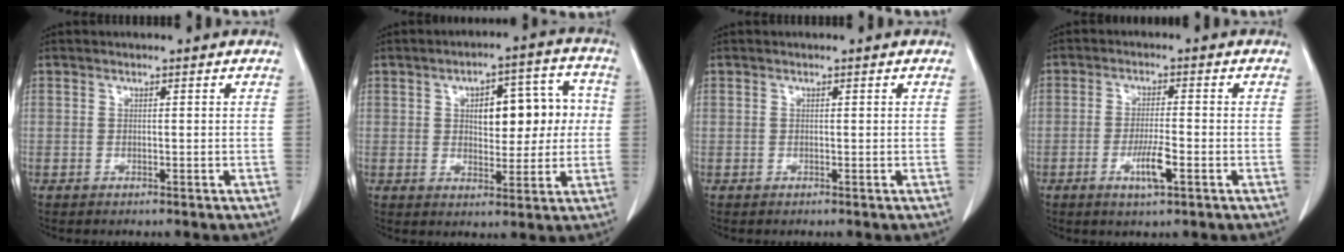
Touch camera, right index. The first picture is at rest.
{"total": 10.6, "force": [1.3, 4.8, 9.3], "torque": [-0.120, 0.033, 0.027]}
{"total": 0.0}
{"total": 4.9, "force": [-2.0, 0.6, 4.5], "torque": [-0.085, -0.005, -0.036]}